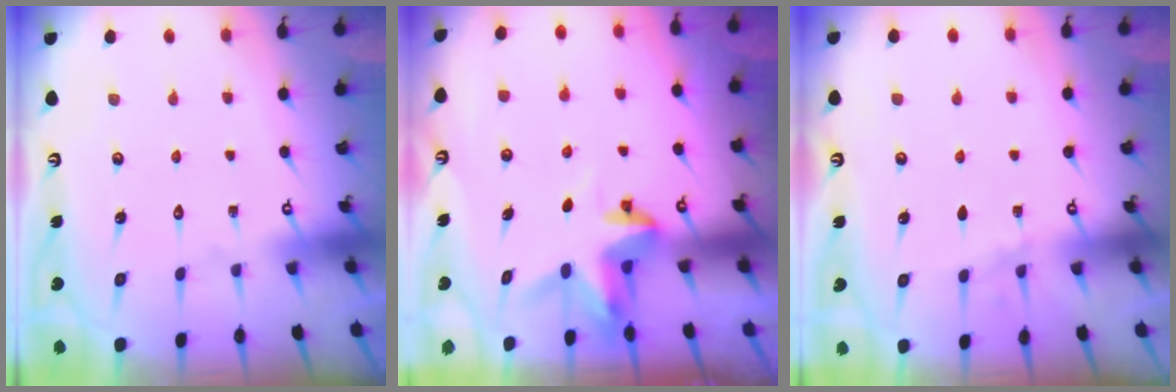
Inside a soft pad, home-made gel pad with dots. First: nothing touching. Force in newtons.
{"total": 3.7, "press": 3.7, "slide": 0.4}
{"total": 2.2, "press": 1.4, "slide": 1.7}